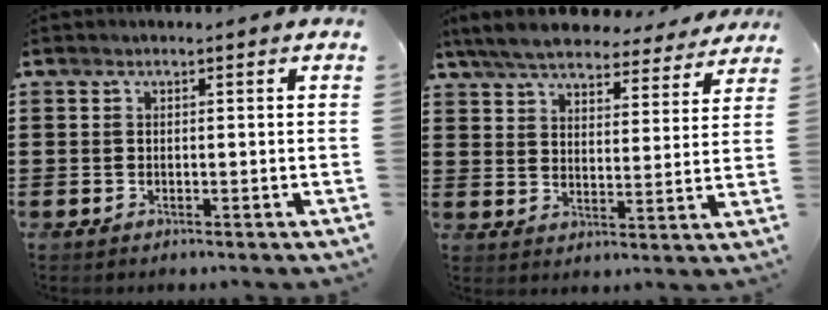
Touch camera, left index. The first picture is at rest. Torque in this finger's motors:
{"motor_torque": [2.14, 0.00, 1.05, 0.21]}